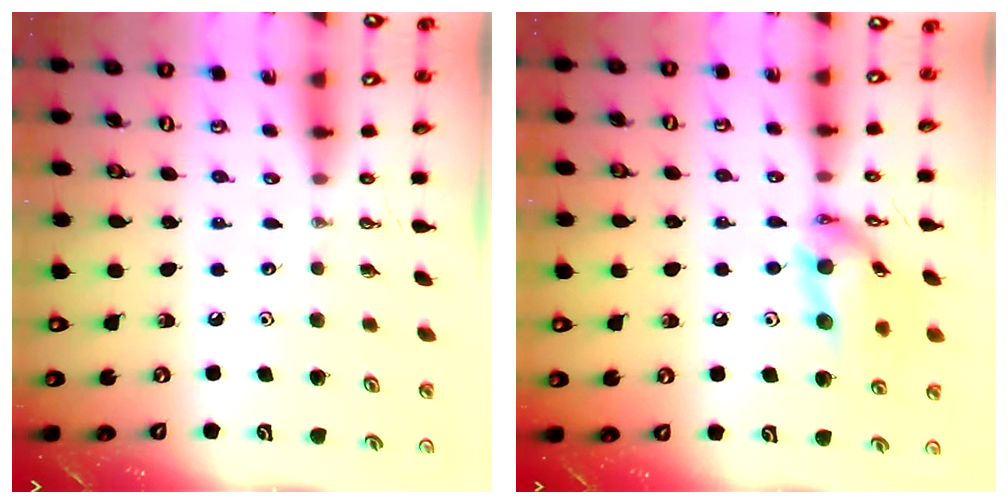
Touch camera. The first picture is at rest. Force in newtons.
{"total": 14.2, "press": 14.2, "slide": 1.2}